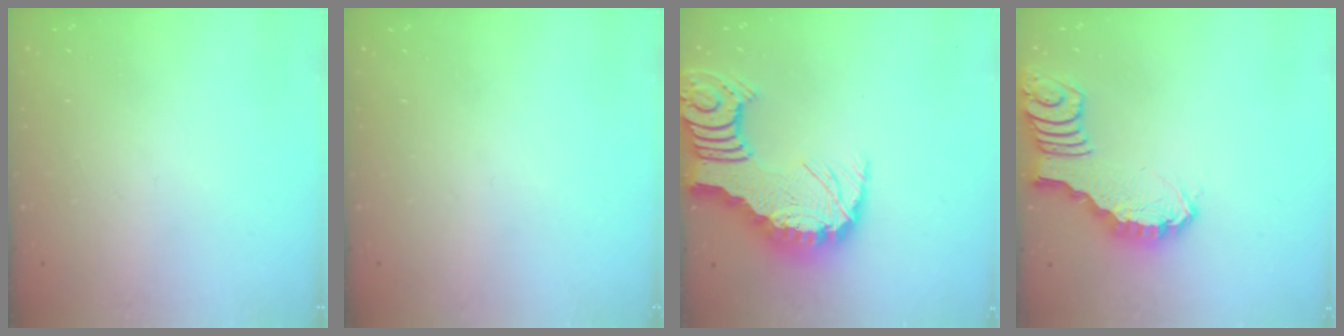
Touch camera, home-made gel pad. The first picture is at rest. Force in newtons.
{"total": 0.0}
{"total": 10.0, "press": 9.9, "slide": 1.3}
{"total": 2.5, "press": 2.5, "slide": 0.2}